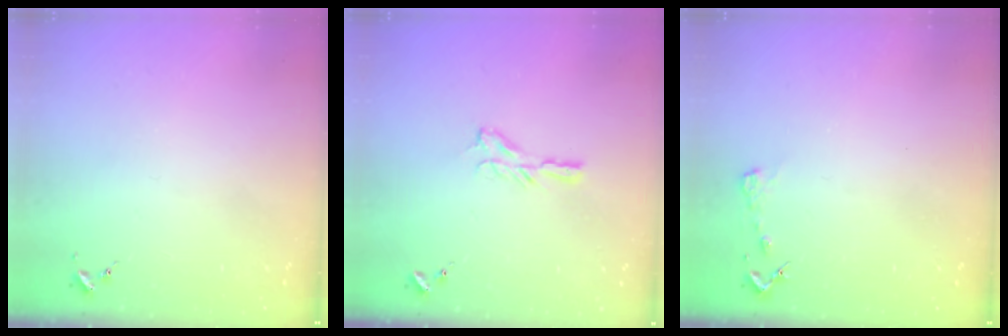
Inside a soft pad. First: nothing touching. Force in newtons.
{"total": 6.4, "press": 6.4, "slide": 0.4}
{"total": 3.4, "press": 3.3, "slide": 0.3}